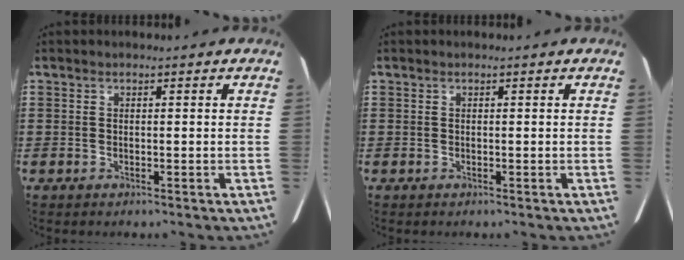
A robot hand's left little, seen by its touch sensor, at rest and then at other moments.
{"total": 0.0}